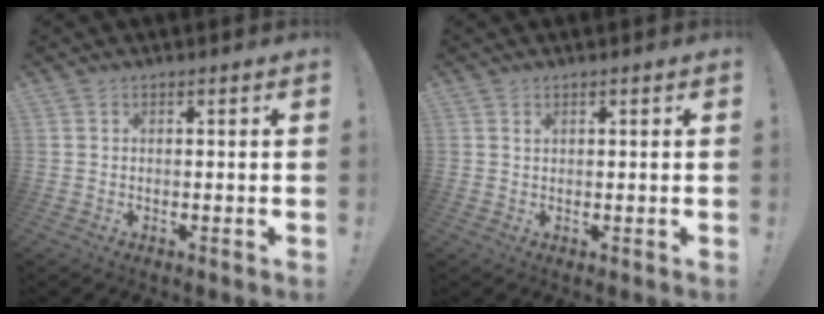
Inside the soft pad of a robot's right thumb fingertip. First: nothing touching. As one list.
[{"total": 0.6, "force": [0.5, 0.4, 0.3], "torque": [0.002, -0.004, 0.008]}]